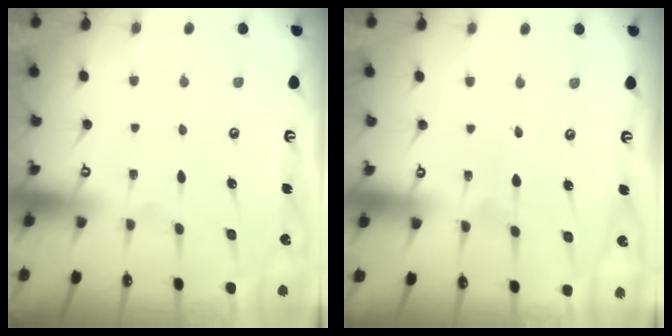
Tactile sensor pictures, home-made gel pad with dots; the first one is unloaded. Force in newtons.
{"total": 2.6, "press": 2.6, "slide": 0.2}